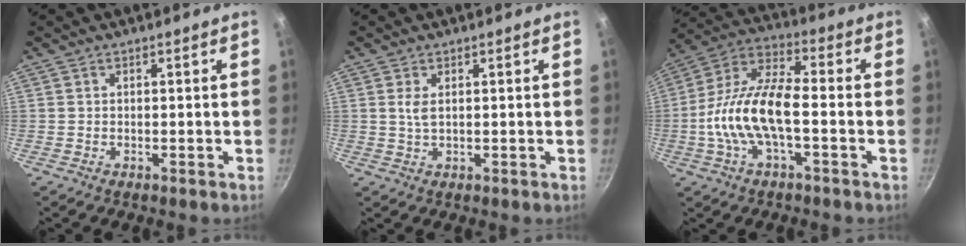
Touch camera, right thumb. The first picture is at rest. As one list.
[{"total": 2.2, "force": [0.6, 1.0, 1.9], "torque": [-0.038, -0.005, 0.013]}, {"total": 15.1, "force": [-3.0, 6.2, 13.4], "torque": [-0.252, 0.038, -0.071]}]